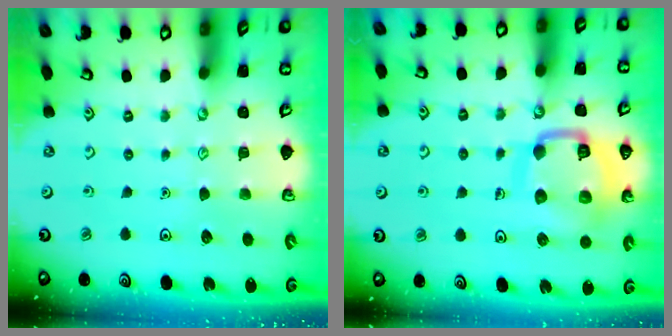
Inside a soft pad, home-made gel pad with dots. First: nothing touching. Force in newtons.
{"total": 14.0, "press": 13.9, "slide": 1.7}